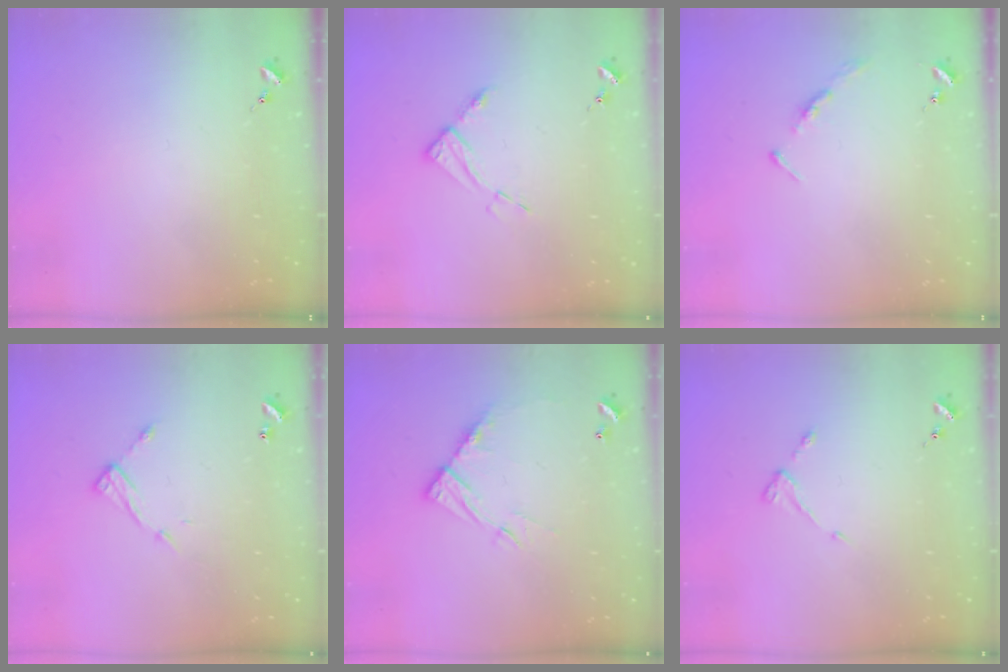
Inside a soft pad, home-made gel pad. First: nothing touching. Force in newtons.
{"total": 7.7, "press": 7.7, "slide": 0.6}
{"total": 3.5, "press": 3.5, "slide": 0.3}
{"total": 8.6, "press": 8.6, "slide": 0.4}
{"total": 11.5, "press": 11.5, "slide": 0.8}
{"total": 3.7, "press": 3.7, "slide": 0.5}